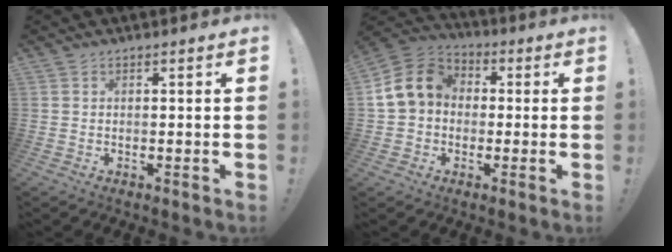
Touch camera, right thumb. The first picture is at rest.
{"total": 12.9, "force": [1.6, 10.5, 7.4], "torque": [-0.142, 0.020, 0.036]}